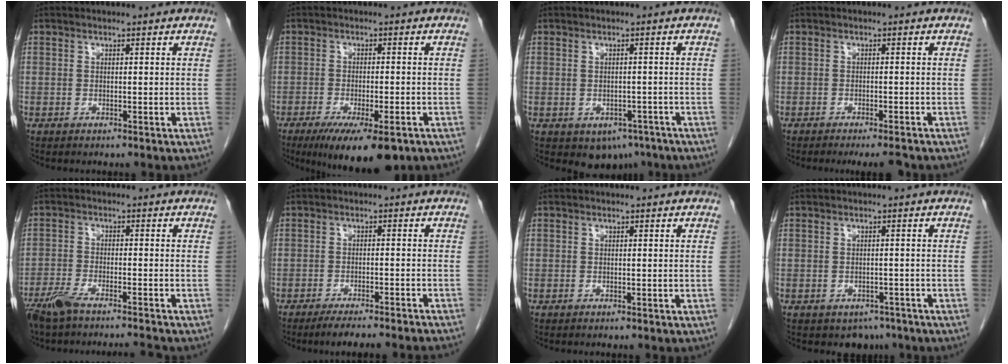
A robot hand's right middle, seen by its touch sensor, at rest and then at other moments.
{"total": 11.0, "force": [-7.2, 2.8, 7.9], "torque": [-0.114, -0.020, -0.108]}
{"total": 4.3, "force": [-2.4, 3.1, 1.8], "torque": [-0.013, 0.002, -0.022]}
{"total": 4.3, "force": [-3.8, 0.4, 2.0], "torque": [-0.019, -0.007, -0.053]}
{"total": 8.1, "force": [-7.3, 0.1, 3.7], "torque": [-0.064, -0.011, -0.124]}
{"total": 10.9, "force": [-9.9, -0.3, 4.6], "torque": [-0.044, -0.017, -0.132]}
{"total": 0.0}
{"total": 3.0, "force": [-2.1, 2.0, 0.7], "torque": [-0.004, 0.005, -0.022]}